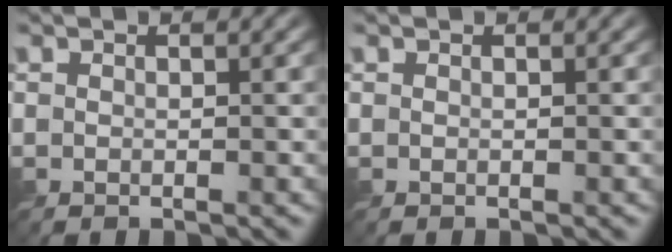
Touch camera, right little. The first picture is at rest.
{"total": 0.0}